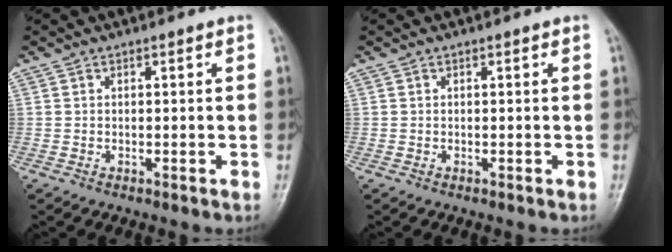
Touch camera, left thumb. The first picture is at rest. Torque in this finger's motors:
{"motor_torque": [-0.06, 0.07, -0.06, -0.07, 0.00]}